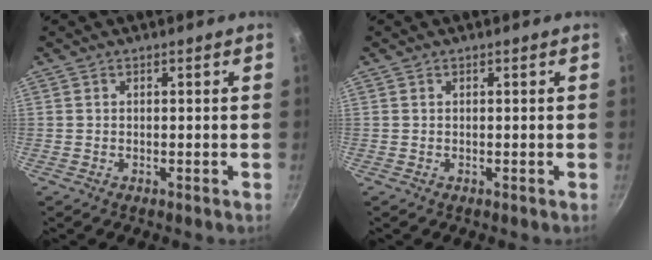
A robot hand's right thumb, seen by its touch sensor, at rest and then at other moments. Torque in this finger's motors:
{"motor_torque": [0.27, -0.05, -0.38, 0.28, 0.02]}